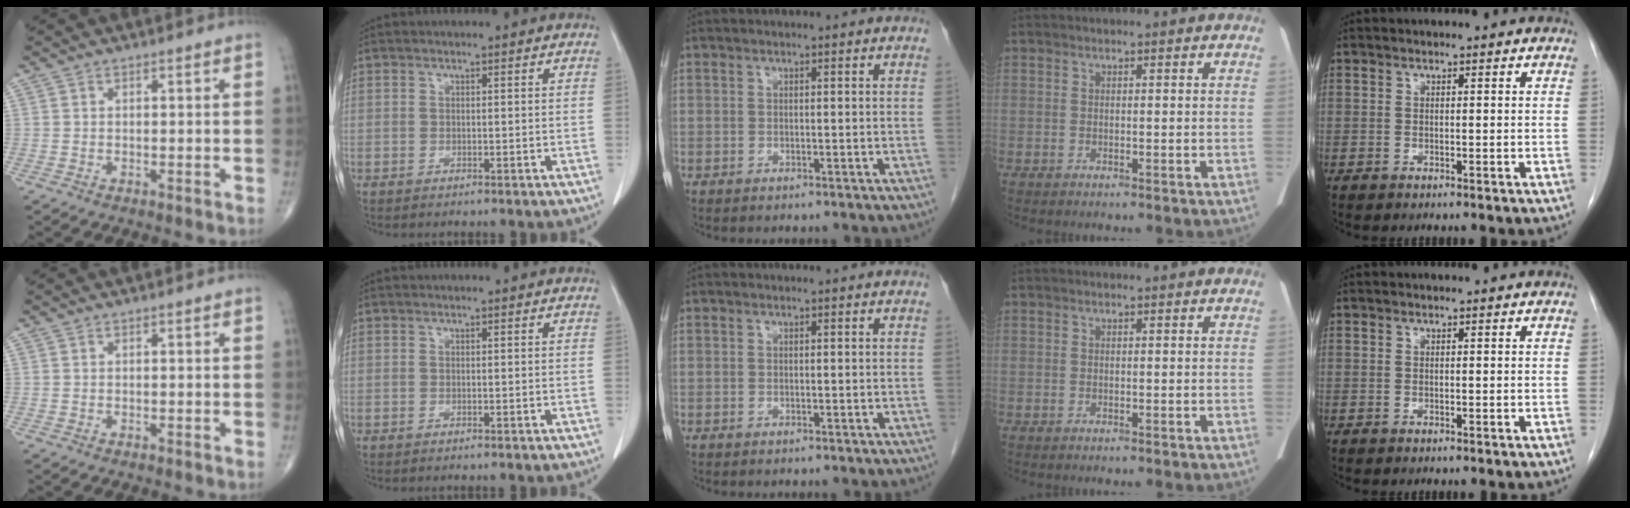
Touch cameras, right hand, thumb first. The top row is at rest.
{}